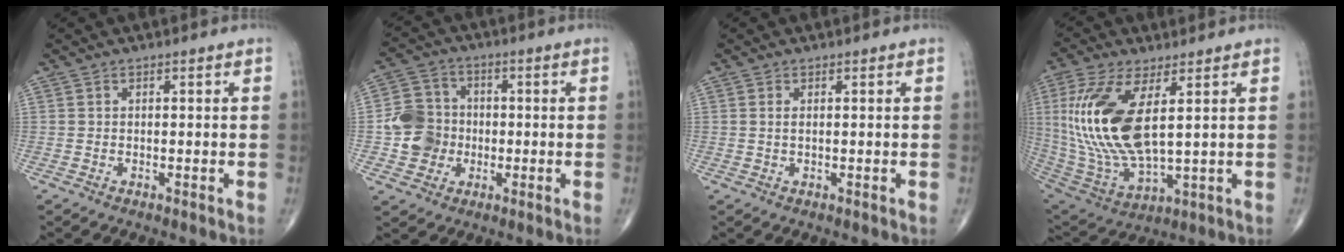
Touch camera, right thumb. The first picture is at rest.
{"total": 8.8, "force": [-1.3, 8.1, 3.1], "torque": [-0.031, 0.016, -0.028]}
{"total": 0.8, "force": [0.2, 0.2, 0.7], "torque": [-0.020, 0.000, 0.005]}
{"total": 19.6, "force": [4.1, 7.9, 17.5], "torque": [-0.384, -0.028, 0.090]}